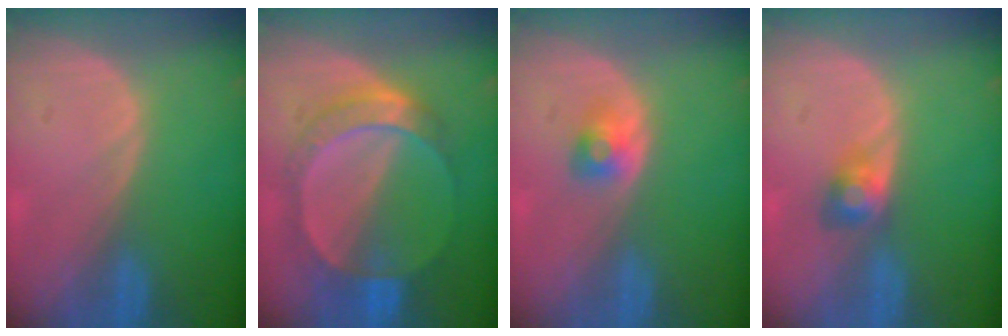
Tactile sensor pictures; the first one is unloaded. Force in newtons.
{"total": 7.3, "press": 7.2, "slide": 1.3}
{"total": 2.5, "press": 2.3, "slide": 0.9}
{"total": 2.7, "press": 2.7, "slide": 0.1}